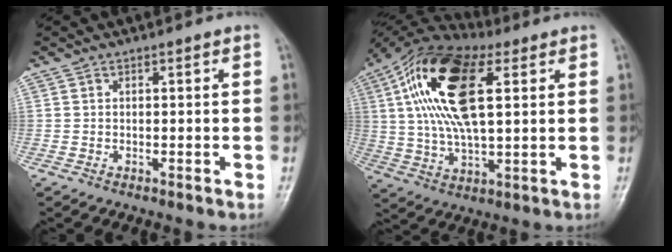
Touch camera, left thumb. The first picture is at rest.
{"total": 19.5, "force": [5.9, 8.5, 16.6], "torque": [-0.321, 0.011, 0.099]}